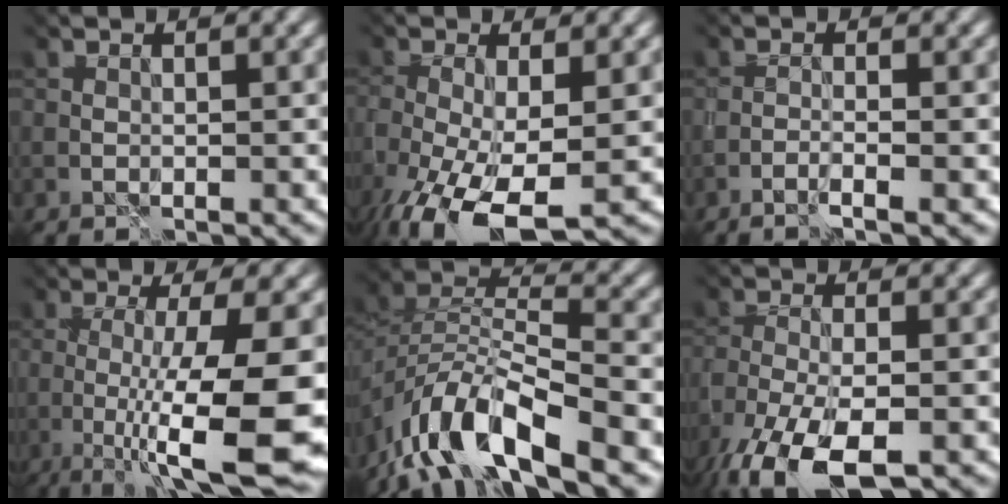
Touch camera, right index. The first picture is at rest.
{"total": 10.2, "force": [-4.7, 5.1, 7.6], "torque": [-0.162, -0.051, -0.067]}
{"total": 1.5, "force": [-1.2, -0.7, 0.6], "torque": [-0.016, 0.001, -0.028]}
{"total": 10.9, "force": [-2.9, 2.1, 10.3], "torque": [-0.160, -0.021, -0.041]}
{"total": 9.1, "force": [-6.7, 2.8, 5.4], "torque": [-0.098, 0.000, -0.140]}
{"total": 9.5, "force": [-6.1, 4.0, 6.2], "torque": [-0.139, -0.030, -0.110]}